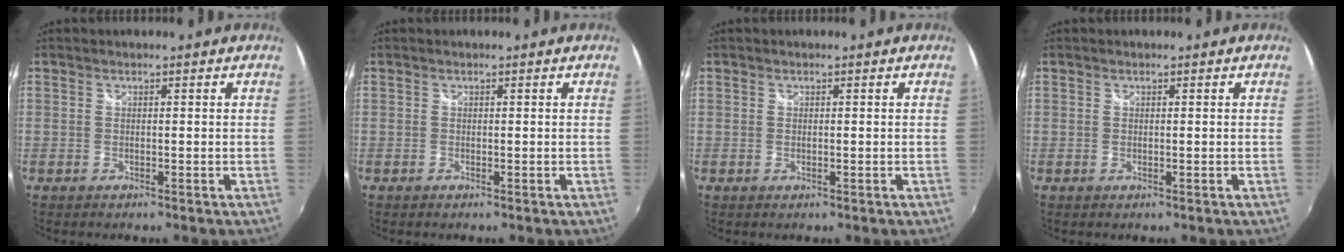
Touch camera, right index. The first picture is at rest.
{"total": 0.0}
{"total": 0.0}
{"total": 0.0}